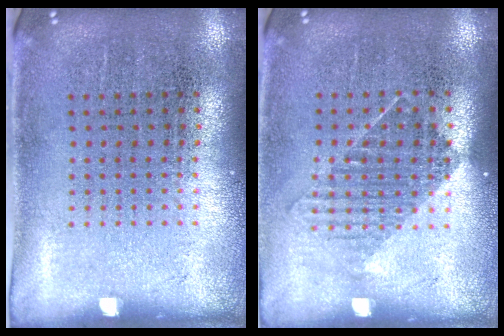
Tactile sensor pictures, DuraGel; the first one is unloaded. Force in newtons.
{"total": 1.2, "press": 1.0, "slide": 0.7}